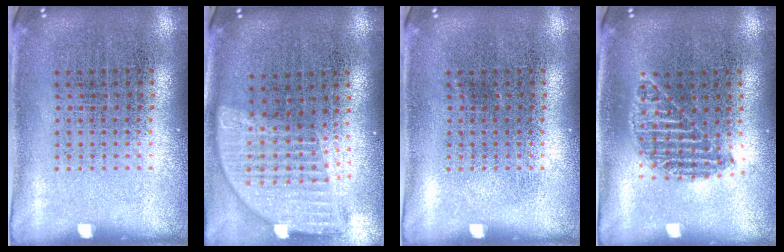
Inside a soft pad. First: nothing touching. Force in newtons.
{"total": 1.9, "press": 1.6, "slide": 1.1}
{"total": 0.0}
{"total": 1.1, "press": 1.0, "slide": 0.5}